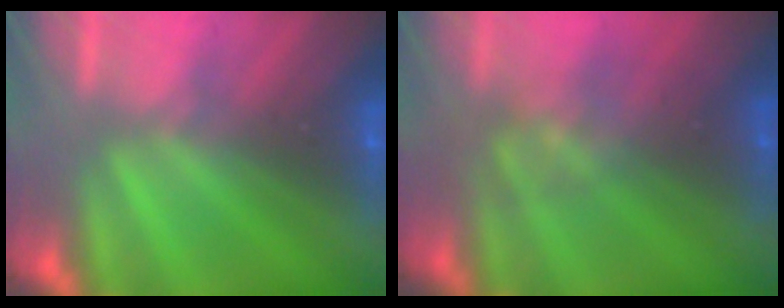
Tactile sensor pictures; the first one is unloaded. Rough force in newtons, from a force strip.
{"total": 2.3}